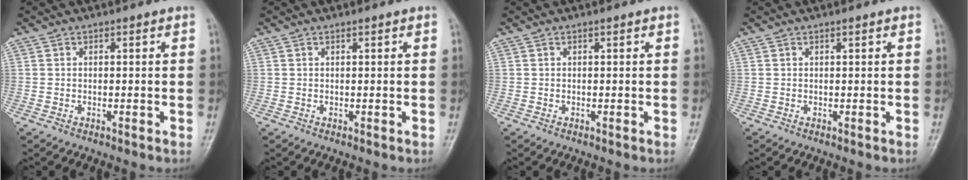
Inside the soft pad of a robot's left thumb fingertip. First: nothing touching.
{"total": 0.0}
{"total": 0.0}
{"total": 0.0}